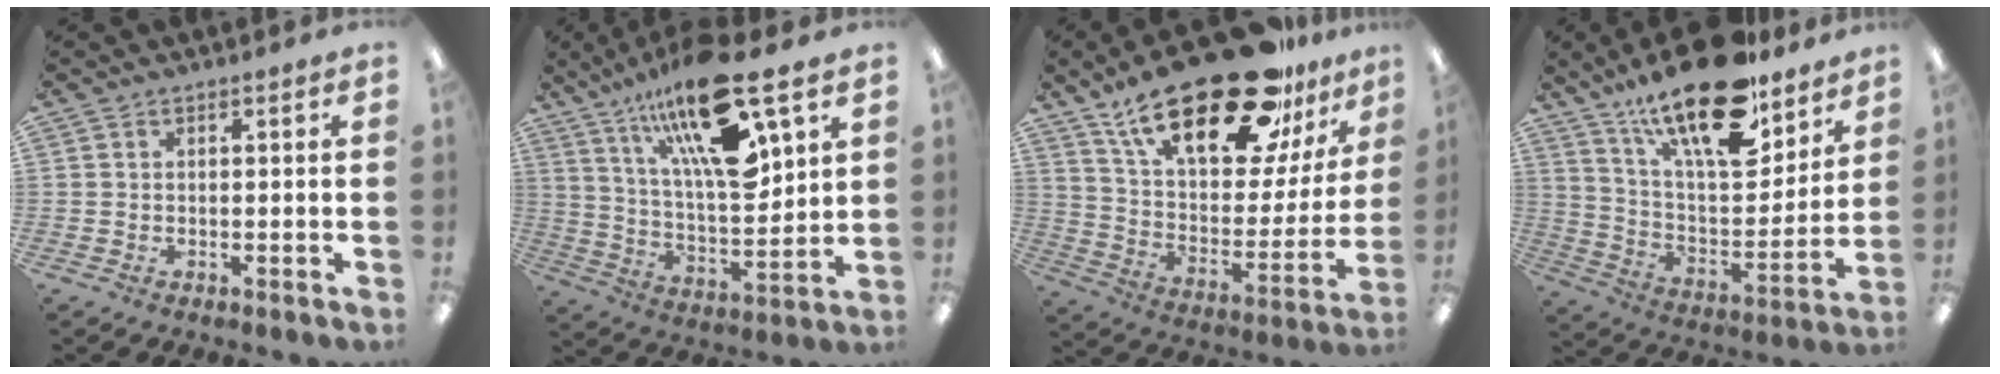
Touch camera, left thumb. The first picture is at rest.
{"total": 23.3, "force": [13.8, 7.4, 17.2], "torque": [-0.295, -0.070, 0.225]}
{"total": 29.5, "force": [20.4, 10.5, 18.5], "torque": [-0.302, -0.124, 0.341]}
{"total": 23.1, "force": [16.7, 8.1, 13.7], "torque": [-0.223, -0.106, 0.285]}